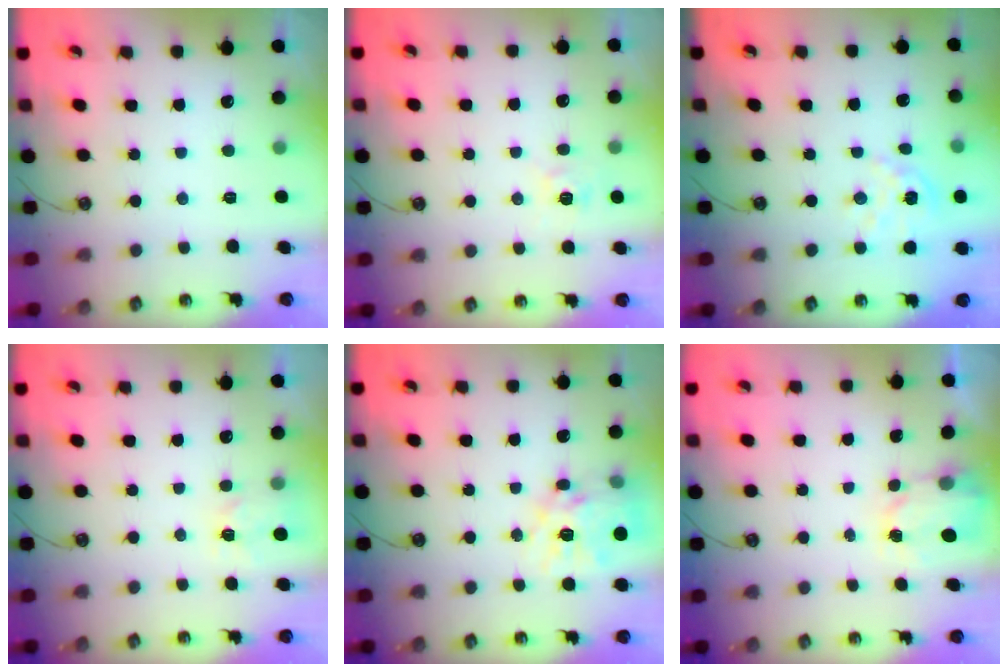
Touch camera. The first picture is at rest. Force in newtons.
{"total": 5.4, "press": 5.3, "slide": 0.5}
{"total": 5.9, "press": 5.9, "slide": 0.5}
{"total": 2.9, "press": 2.8, "slide": 0.4}
{"total": 15.0, "press": 14.9, "slide": 1.3}
{"total": 2.7, "press": 2.6, "slide": 0.4}